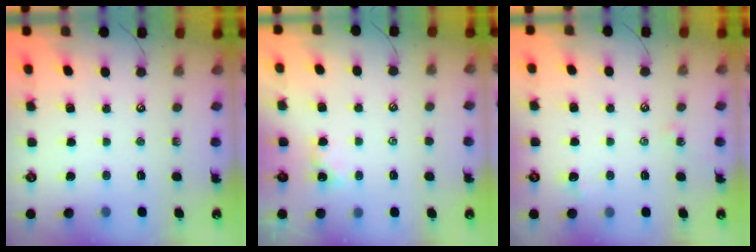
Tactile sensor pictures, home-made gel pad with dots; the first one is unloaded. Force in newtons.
{"total": 1.1, "press": 1.1, "slide": 0.3}
{"total": 2.0, "press": 1.9, "slide": 0.5}